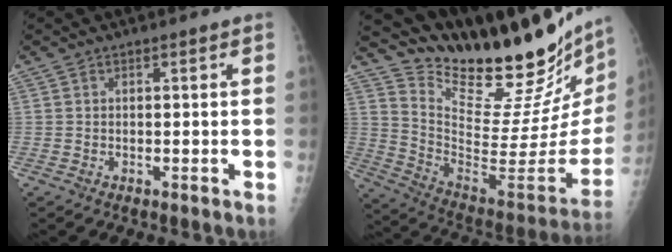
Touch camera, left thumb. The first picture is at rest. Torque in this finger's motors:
{"motor_torque": [0.35, -0.02, -0.41, -1.60, 0.02]}